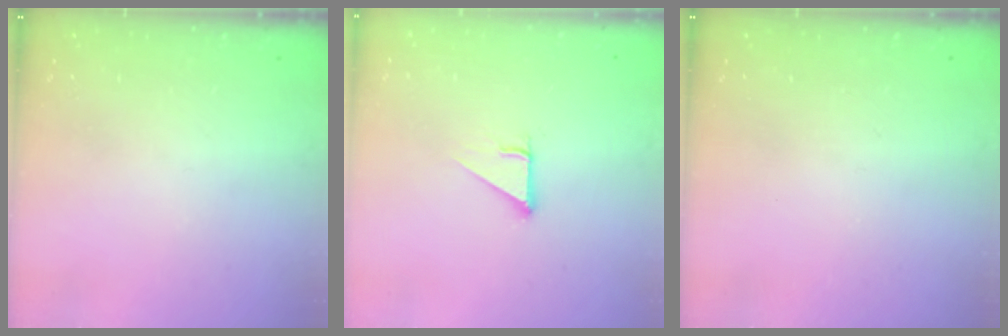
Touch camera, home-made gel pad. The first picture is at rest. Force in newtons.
{"total": 2.7, "press": 2.7, "slide": 0.0}
{"total": 0.0}